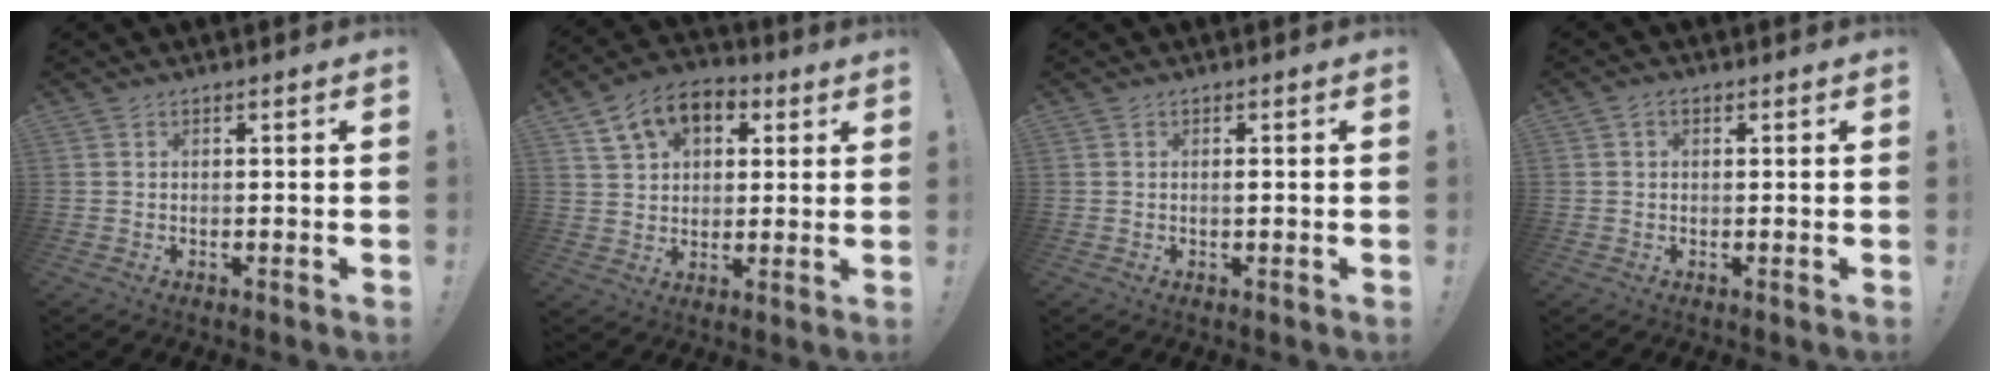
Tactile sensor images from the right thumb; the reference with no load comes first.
{"total": 9.4, "force": [4.9, 5.3, 6.0], "torque": [-0.097, -0.013, 0.090]}
{"total": 0.6, "force": [-0.2, 0.0, 0.5], "torque": [-0.002, -0.003, -0.005]}
{"total": 1.3, "force": [0.4, 0.9, 0.8], "torque": [-0.015, 0.002, 0.007]}